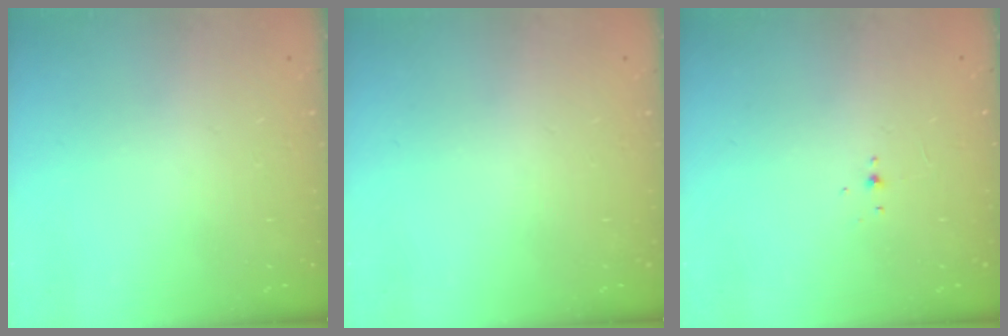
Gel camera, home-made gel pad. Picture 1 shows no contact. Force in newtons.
{"total": 0.0}
{"total": 3.2, "press": 3.1, "slide": 0.8}